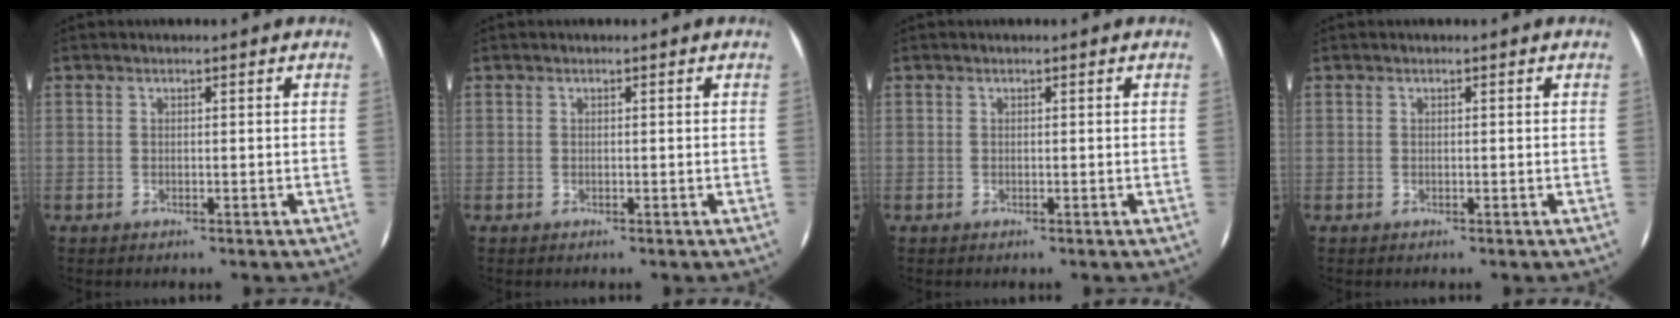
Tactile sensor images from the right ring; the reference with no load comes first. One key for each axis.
{"total": 0.0}
{"total": 0.0}
{"total": 0.0}